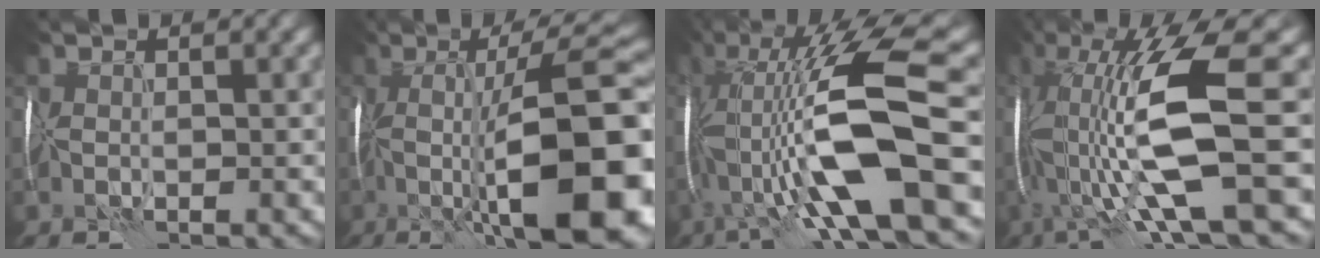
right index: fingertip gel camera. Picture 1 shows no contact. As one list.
[{"total": 16.4, "force": [-3.0, 4.3, 15.5], "torque": [-0.219, 0.021, -0.043]}, {"total": 14.0, "force": [-3.0, 3.0, 13.4], "torque": [-0.245, 0.020, -0.052]}, {"total": 13.5, "force": [-1.2, 2.9, 13.1], "torque": [-0.251, 0.003, -0.016]}]